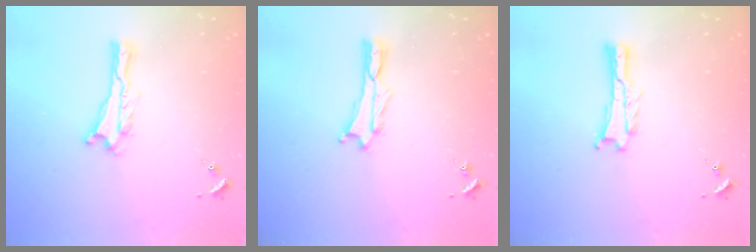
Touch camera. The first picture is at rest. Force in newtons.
{"total": 0.5, "press": 0.5, "slide": 0.2}
{"total": 0.0}